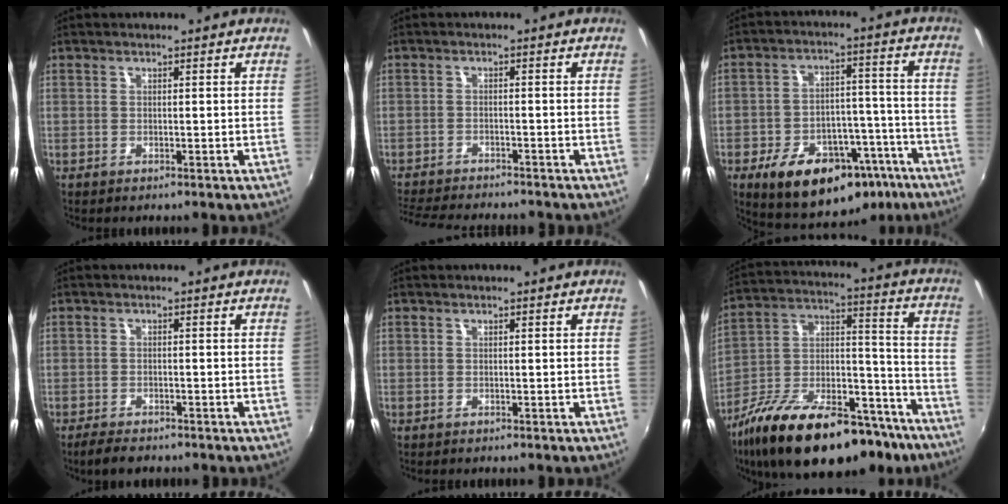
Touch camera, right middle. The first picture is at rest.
{"total": 10.5, "force": [-9.5, 1.9, 3.9], "torque": [-0.102, -0.019, -0.154]}
{"total": 21.2, "force": [-12.9, 11.9, 11.9], "torque": [-0.211, 0.023, -0.163]}
{"total": 4.1, "force": [-3.4, 1.3, 2.0], "torque": [-0.051, -0.013, -0.060]}
{"total": 0.0}
{"total": 28.7, "force": [-19.2, 11.9, 17.8], "torque": [-0.301, -0.001, -0.290]}